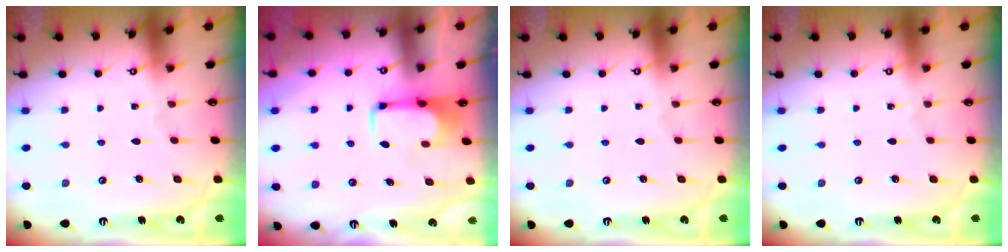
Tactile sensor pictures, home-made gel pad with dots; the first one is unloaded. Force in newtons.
{"total": 2.0, "press": 2.0, "slide": 0.4}
{"total": 0.0}
{"total": 0.0}